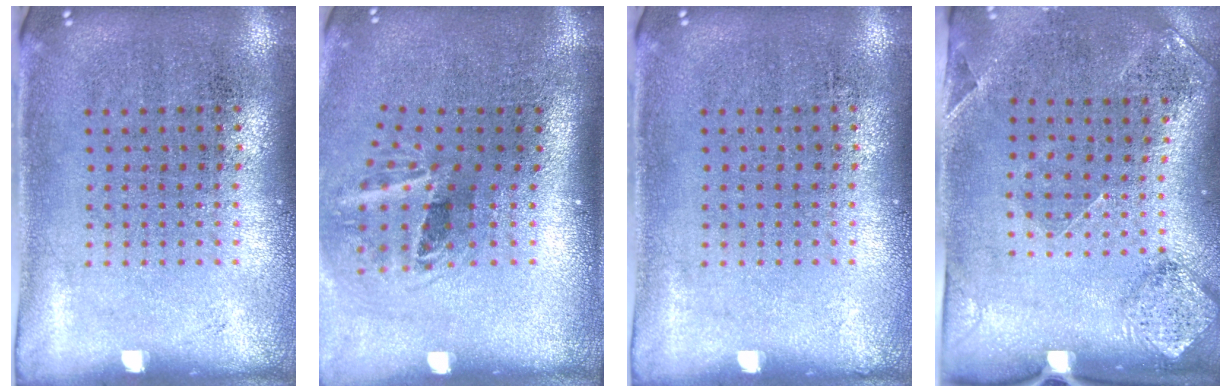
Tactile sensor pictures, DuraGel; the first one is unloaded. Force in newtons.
{"total": 2.0, "press": 1.2, "slide": 1.6}
{"total": 0.0}
{"total": 1.7, "press": 1.4, "slide": 1.0}